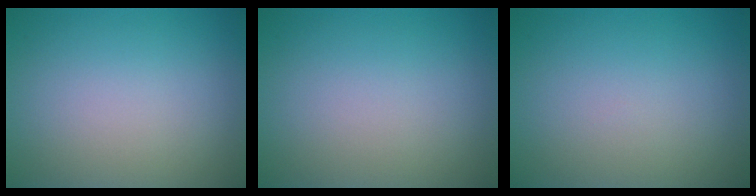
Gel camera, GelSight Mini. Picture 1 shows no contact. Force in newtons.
{"total": 0.0}
{"total": 0.0}